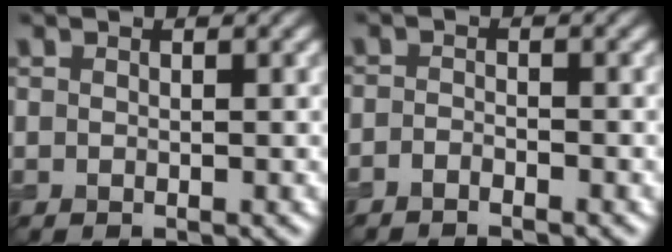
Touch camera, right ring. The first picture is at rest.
{"total": 1.1, "force": [-1.1, 0.0, 0.0], "torque": [0.000, -0.002, -0.029]}